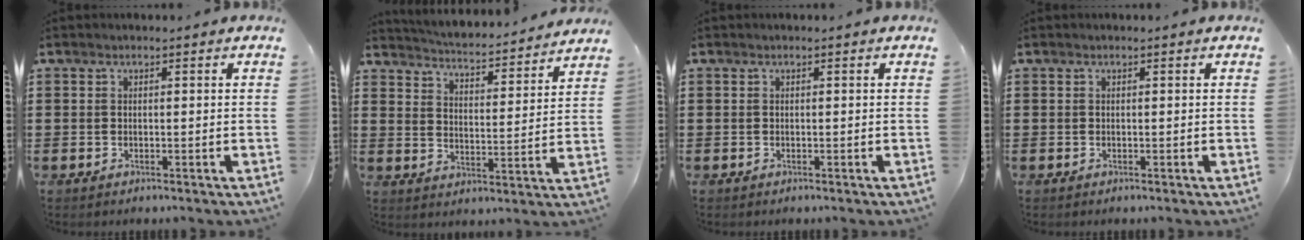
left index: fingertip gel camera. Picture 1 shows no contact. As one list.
[{"total": 3.8, "force": [3.7, -0.4, 0.3], "torque": [-0.028, -0.039, 0.056]}, {"total": 0.0}, {"total": 0.0}]